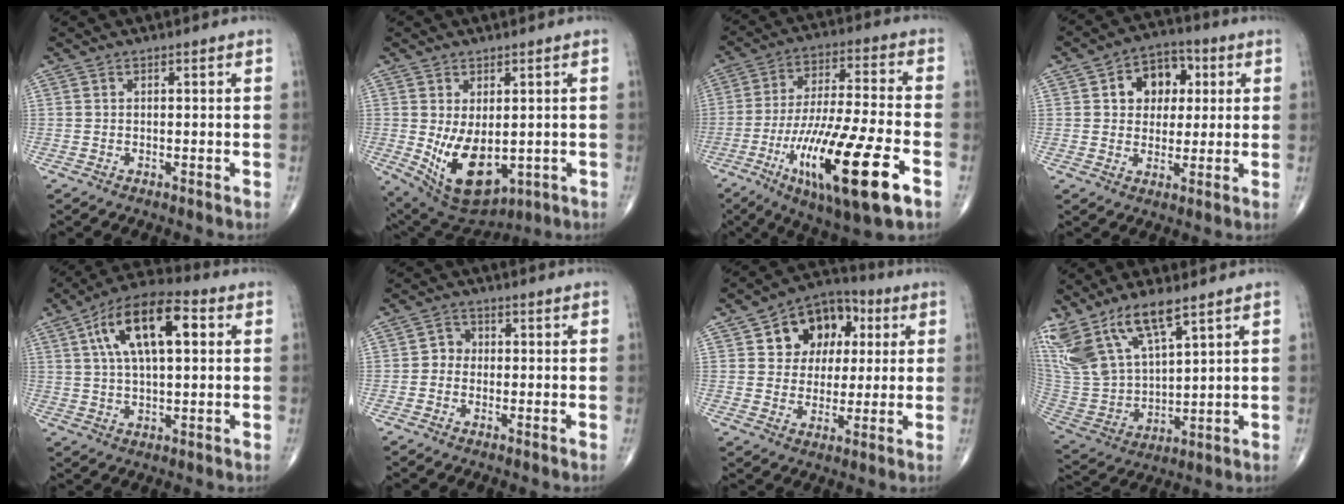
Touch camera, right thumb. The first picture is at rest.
{"total": 12.1, "force": [-1.4, 6.9, 9.8], "torque": [-0.154, -0.014, 0.007]}
{"total": 22.2, "force": [-9.0, 4.7, 19.7], "torque": [-0.385, 0.007, -0.149]}
{"total": 10.0, "force": [2.6, 7.6, 6.0], "torque": [-0.042, 0.007, 0.035]}
{"total": 15.8, "force": [4.5, 6.8, 13.5], "torque": [-0.229, 0.018, 0.070]}
{"total": 2.6, "force": [-0.4, 2.4, 1.1], "torque": [0.001, 0.009, -0.017]}
{"total": 13.5, "force": [4.2, 10.4, 7.6], "torque": [-0.061, 0.005, 0.061]}
{"total": 18.0, "force": [11.2, 7.1, 12.1], "torque": [-0.248, -0.041, 0.237]}